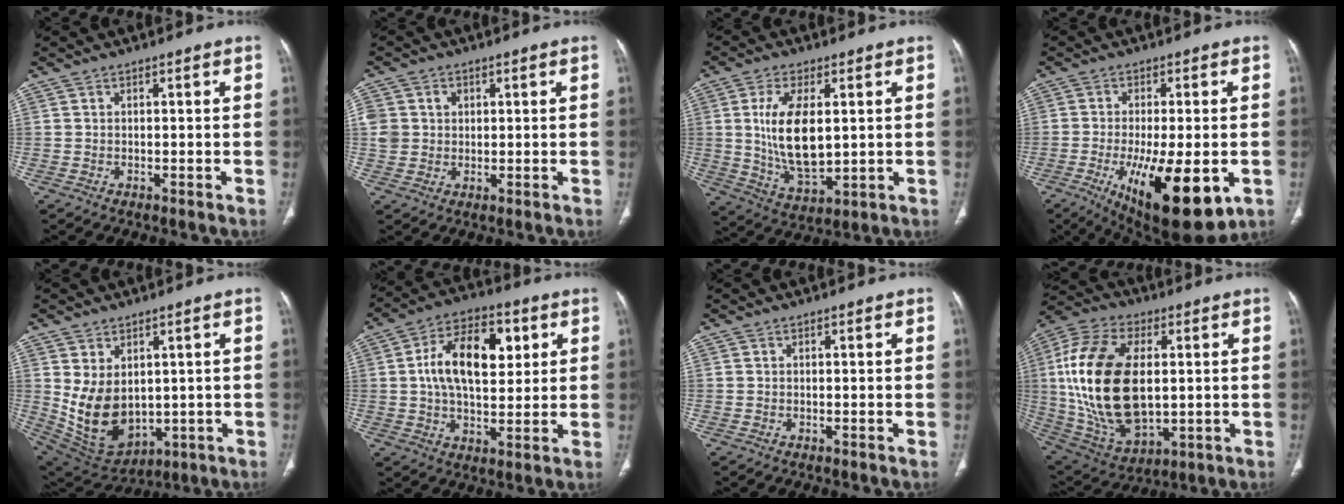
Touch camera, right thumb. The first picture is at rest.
{"total": 6.1, "force": [1.4, 5.5, 2.2], "torque": [-0.037, 0.004, 0.032]}
{"total": 13.2, "force": [1.7, 6.5, 11.3], "torque": [-0.208, -0.022, 0.044]}
{"total": 18.8, "force": [-6.2, 6.7, 16.4], "torque": [-0.242, -0.022, -0.077]}
{"total": 12.1, "force": [1.0, 8.5, 8.6], "torque": [-0.141, -0.016, 0.056]}
{"total": 15.6, "force": [3.4, 8.8, 12.3], "torque": [-0.186, 0.006, 0.054]}
{"total": 0.0}
{"total": 24.8, "force": [2.0, 14.0, 20.4], "torque": [-0.406, -0.010, 0.045]}